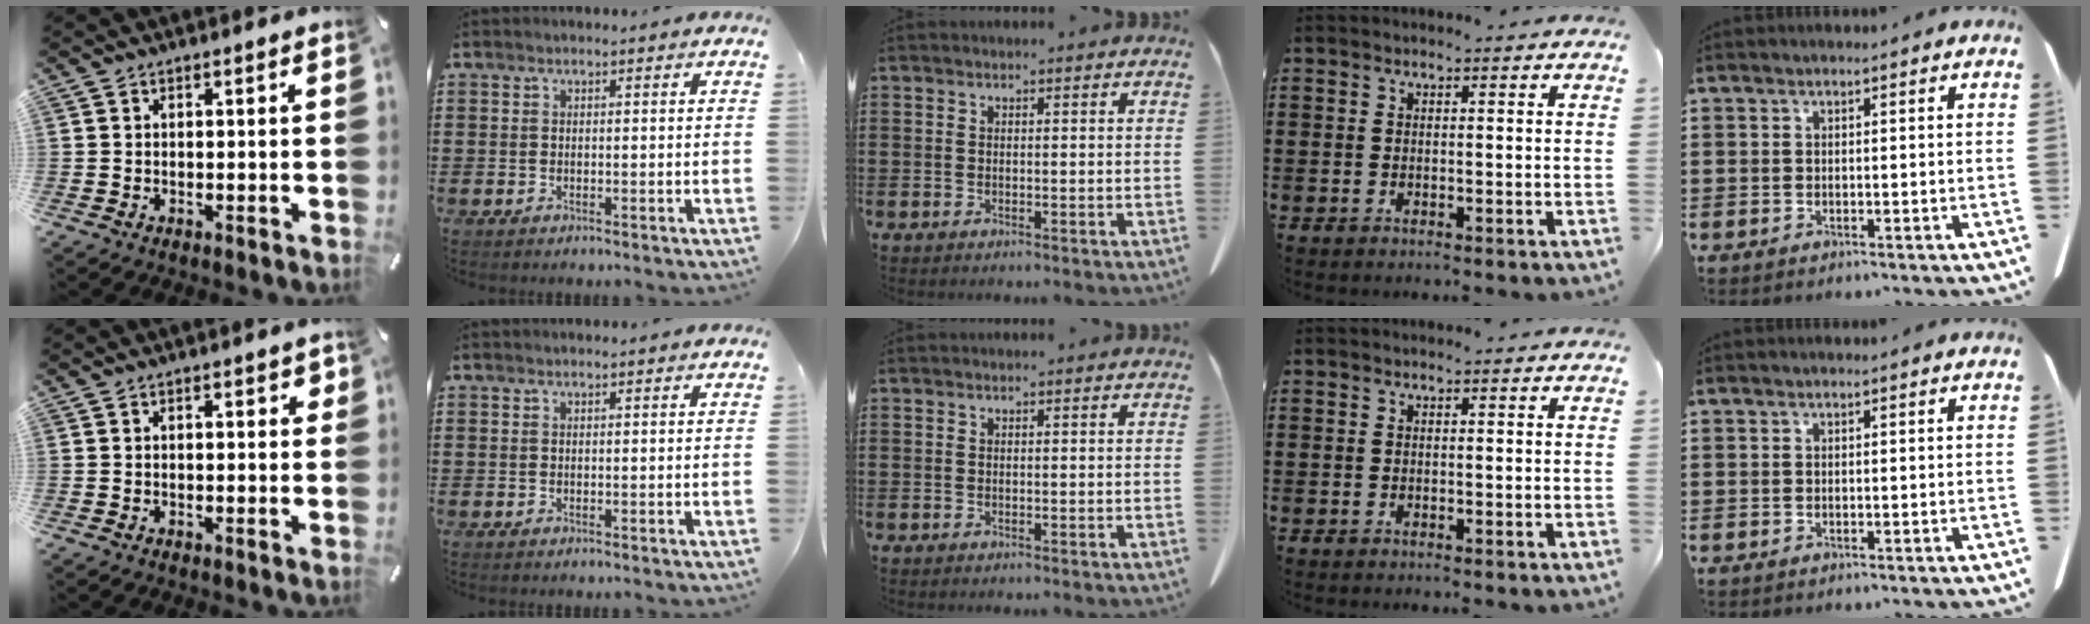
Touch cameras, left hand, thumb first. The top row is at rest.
{"thumb": {"total": 1.9, "force": [0.3, 0.7, 1.7], "torque": [-0.018, -0.002, 0.000]}}